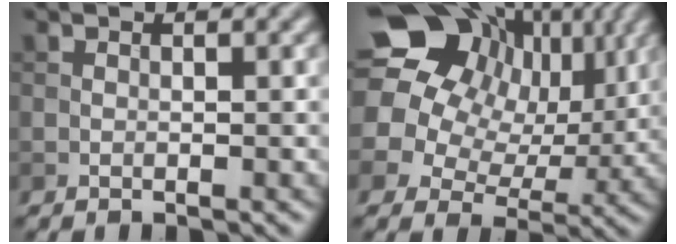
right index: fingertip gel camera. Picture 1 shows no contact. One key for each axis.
{"total": 17.6, "fx": 7.3, "fy": 13.7, "fz": 8.2, "tx": -0.204, "ty": 0.050, "tz": 0.112}